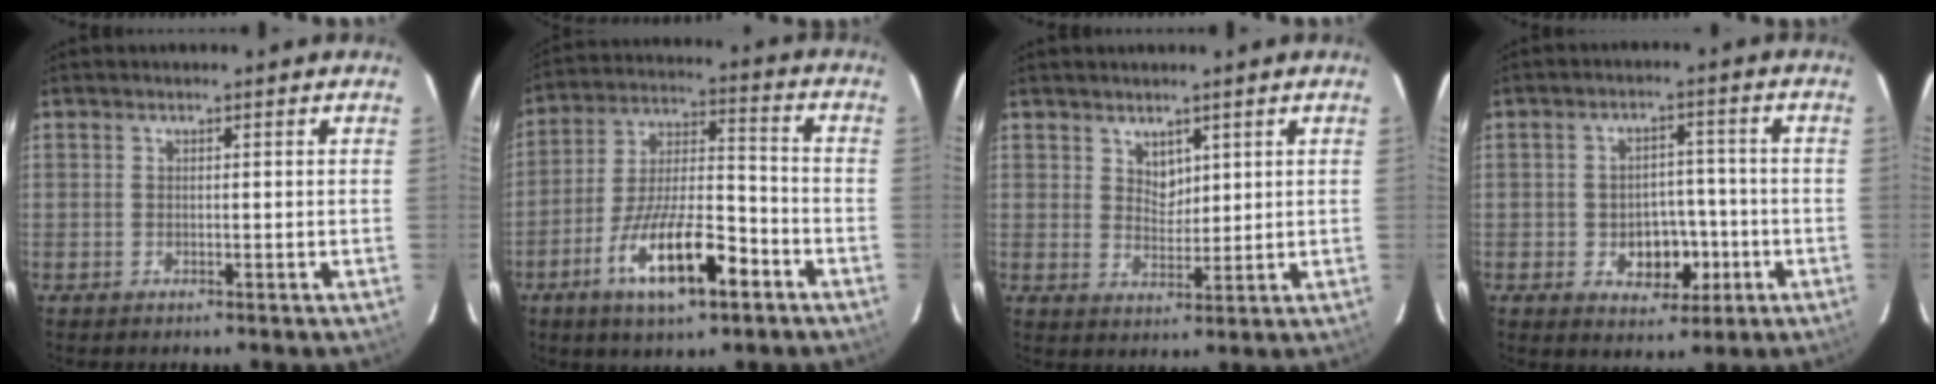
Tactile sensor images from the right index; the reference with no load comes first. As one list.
[{"total": 15.9, "force": [-8.3, 4.8, 12.6], "torque": [-0.245, -0.007, -0.143]}, {"total": 3.5, "force": [2.2, 2.3, 1.4], "torque": [-0.016, 0.000, 0.042]}, {"total": 7.5, "force": [-2.5, 5.6, 4.3], "torque": [-0.079, 0.010, -0.020]}]